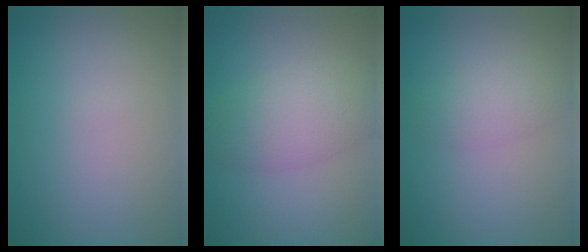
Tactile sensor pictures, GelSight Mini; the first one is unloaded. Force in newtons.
{"total": 4.4, "press": 4.4, "slide": 0.3}
{"total": 2.2, "press": 2.2, "slide": 0.1}